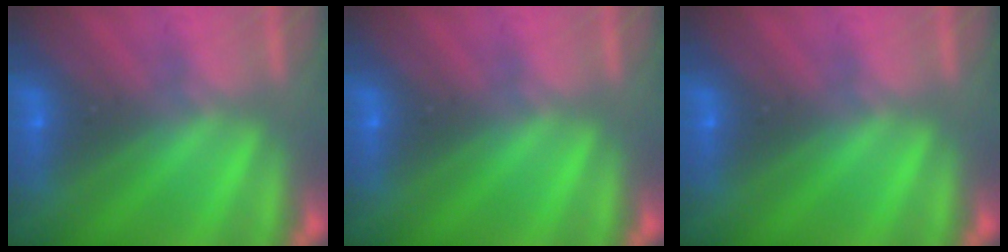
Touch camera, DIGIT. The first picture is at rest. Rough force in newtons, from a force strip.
{"total": 0.0}
{"total": 0.0}